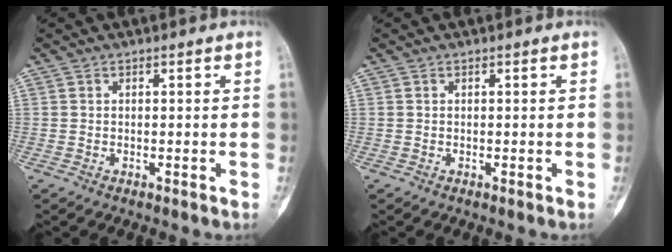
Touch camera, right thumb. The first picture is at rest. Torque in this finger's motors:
{"motor_torque": [0.21, 0.21, 0.00, 0.00, 0.00]}